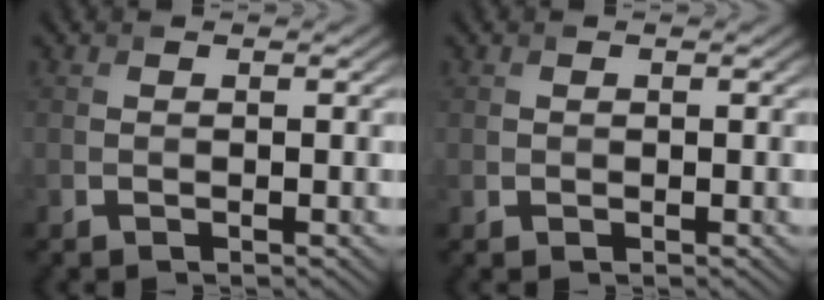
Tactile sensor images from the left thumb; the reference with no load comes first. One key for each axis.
{"total": 0.5, "fx": 0.0, "fy": 0.5, "fz": -0.1, "tx": 0.007, "ty": 0.000, "tz": 0.000}